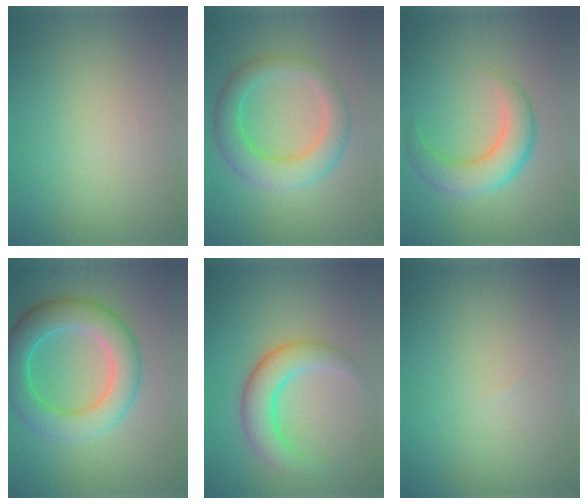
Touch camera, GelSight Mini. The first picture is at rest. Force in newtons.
{"total": 5.4, "press": 5.4, "slide": 0.3}
{"total": 5.1, "press": 5.1, "slide": 0.3}
{"total": 7.5, "press": 7.5, "slide": 0.1}
{"total": 5.2, "press": 5.2, "slide": 0.1}
{"total": 0.0}